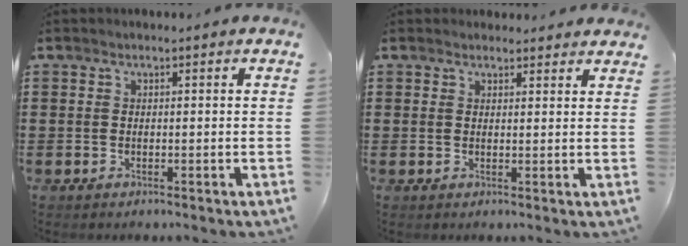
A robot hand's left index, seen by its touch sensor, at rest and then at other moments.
{"total": 1.8, "force": [1.8, 0.4, 0.2], "torque": [-0.009, 0.001, 0.035]}